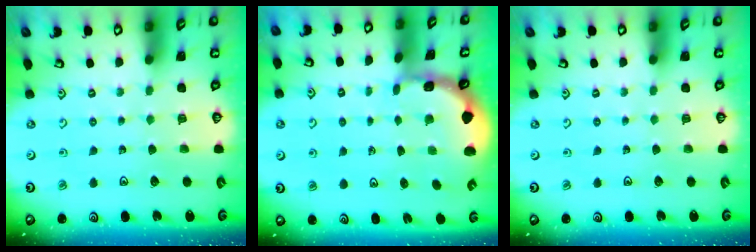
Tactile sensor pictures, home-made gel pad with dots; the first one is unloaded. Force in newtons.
{"total": 1.4, "press": 1.4, "slide": 0.0}
{"total": 0.0}